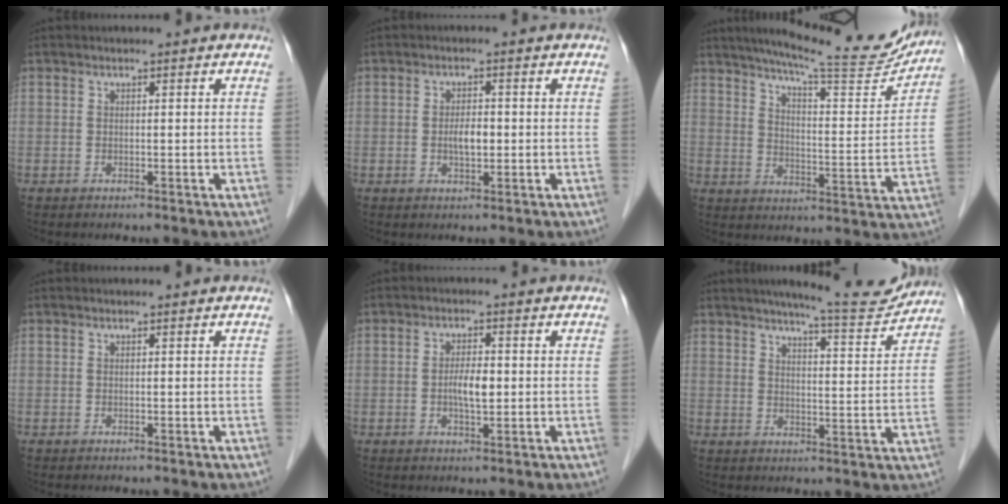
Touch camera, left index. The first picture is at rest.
{"total": 2.7, "force": [-0.5, 1.1, 2.4], "torque": [-0.045, 0.000, -0.005]}
{"total": 19.0, "force": [17.1, 1.6, 8.0], "torque": [-0.121, -0.038, 0.226]}
{"total": 0.0}
{"total": 3.4, "force": [-0.4, 1.0, 3.2], "torque": [-0.061, -0.002, -0.006]}
{"total": 10.3, "force": [9.6, 0.4, 3.6], "torque": [-0.049, -0.013, 0.124]}